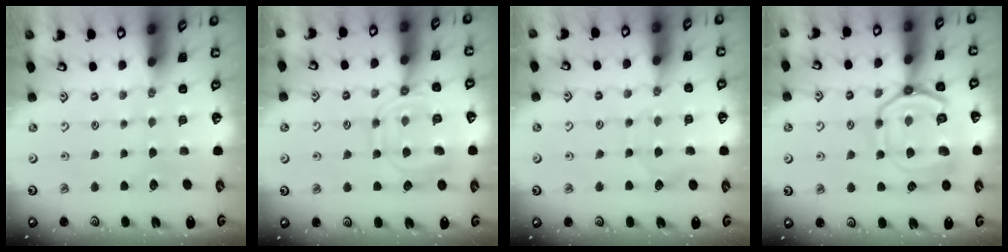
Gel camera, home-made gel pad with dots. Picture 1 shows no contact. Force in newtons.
{"total": 12.3, "press": 12.2, "slide": 1.4}
{"total": 6.2, "press": 6.2, "slide": 0.6}
{"total": 17.0, "press": 17.0, "slide": 1.6}